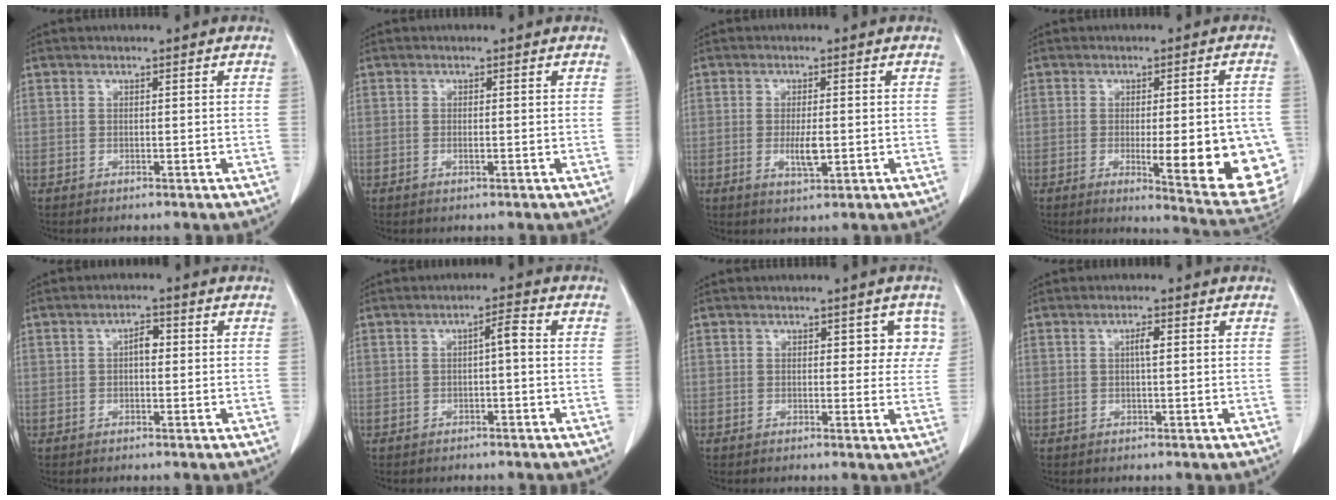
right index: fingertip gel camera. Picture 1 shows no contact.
{"total": 0.6, "force": [-0.2, 0.1, 0.6], "torque": [-0.011, -0.001, -0.001]}
{"total": 3.6, "force": [-0.6, 0.9, 3.4], "torque": [-0.064, -0.005, -0.007]}
{"total": 16.3, "force": [-3.8, 2.7, 15.6], "torque": [-0.110, -0.002, -0.030]}
{"total": 2.3, "force": [0.2, 1.1, 2.0], "torque": [-0.028, 0.008, 0.001]}
{"total": 2.3, "force": [0.0, 0.3, 2.3], "torque": [-0.034, 0.006, -0.001]}
{"total": 3.9, "force": [1.5, 2.4, 2.7], "torque": [-0.007, 0.008, 0.013]}
{"total": 1.7, "force": [0.4, 0.2, 1.6], "torque": [-0.030, 0.004, 0.005]}